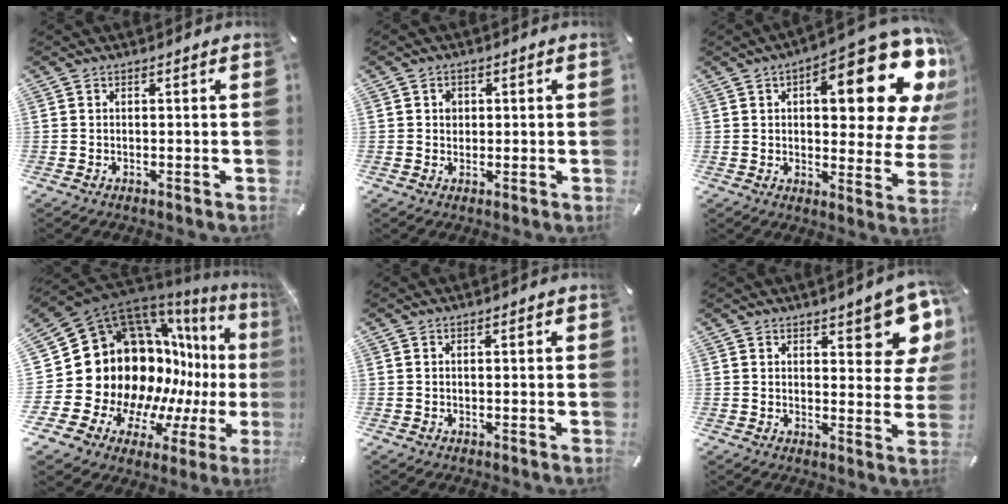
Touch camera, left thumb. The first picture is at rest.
{"total": 2.3, "force": [0.3, 2.1, 0.9], "torque": [-0.004, 0.000, -0.002]}
{"total": 20.2, "force": [9.6, 7.9, 15.9], "torque": [-0.193, -0.080, 0.145]}
{"total": 24.9, "force": [1.7, 19.9, 15.0], "torque": [-0.237, -0.103, 0.099]}
{"total": 0.9, "force": [-0.1, 0.3, 0.8], "torque": [-0.015, 0.001, -0.002]}
{"total": 10.7, "force": [6.8, 4.3, 7.0], "torque": [-0.066, -0.053, 0.114]}